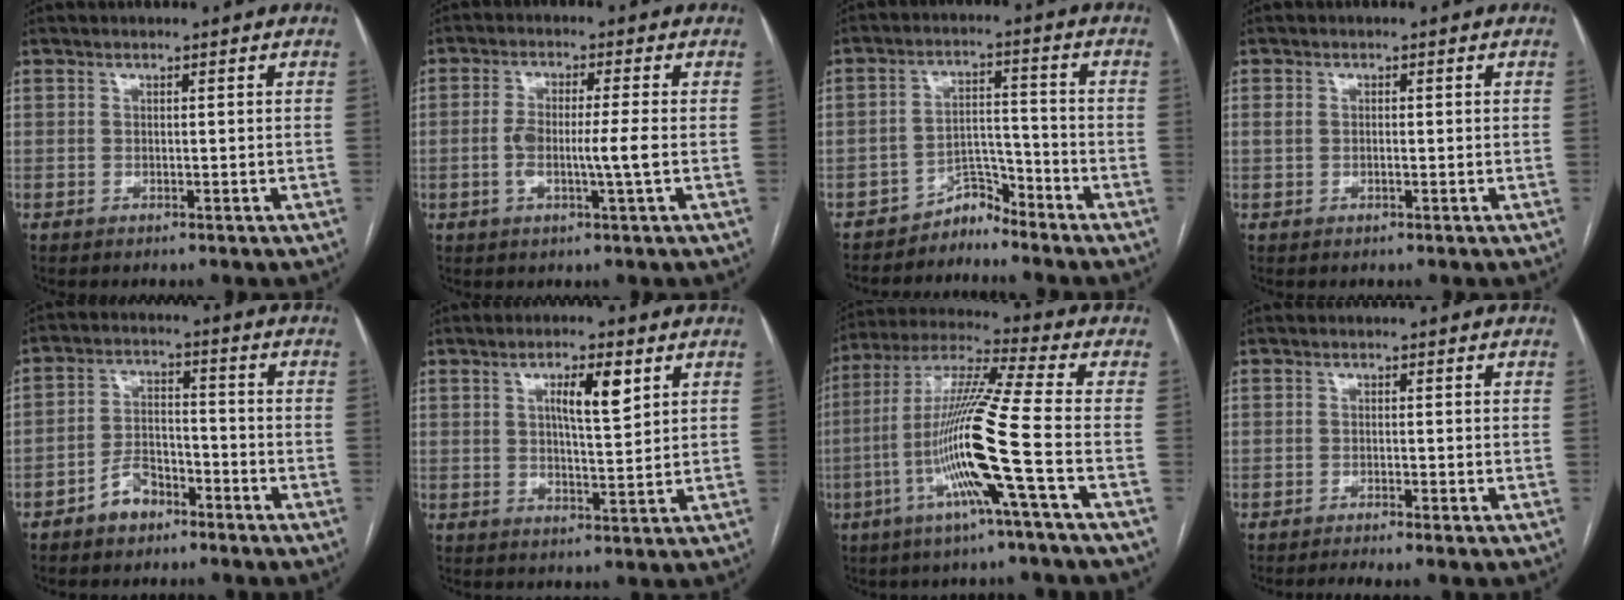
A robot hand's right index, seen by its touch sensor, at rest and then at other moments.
{"total": 5.9, "force": [-0.9, 0.0, 5.8], "torque": [-0.112, 0.002, -0.016]}
{"total": 4.1, "force": [-4.0, 1.2, -0.2], "torque": [0.015, 0.015, -0.066]}
{"total": 1.6, "force": [0.1, 1.0, 1.3], "torque": [-0.033, 0.011, 0.004]}
{"total": 5.8, "force": [-3.9, 3.4, 2.7], "torque": [-0.050, 0.018, -0.066]}
{"total": 6.1, "force": [2.5, 1.2, 5.4], "torque": [-0.093, 0.003, 0.042]}
{"total": 15.3, "force": [-4.6, -2.0, 14.4], "torque": [-0.286, -0.007, -0.099]}
{"total": 2.5, "force": [-2.0, -0.2, 1.5], "torque": [-0.024, -0.001, -0.032]}